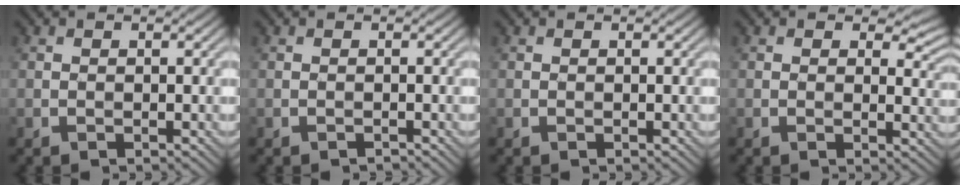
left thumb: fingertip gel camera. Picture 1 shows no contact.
{"total": 0.5, "force": [-0.4, -0.2, -0.2], "torque": [0.003, 0.006, -0.007]}
{"total": 0.0}
{"total": 4.0, "force": [2.0, 2.2, 2.8], "torque": [-0.039, -0.006, 0.027]}